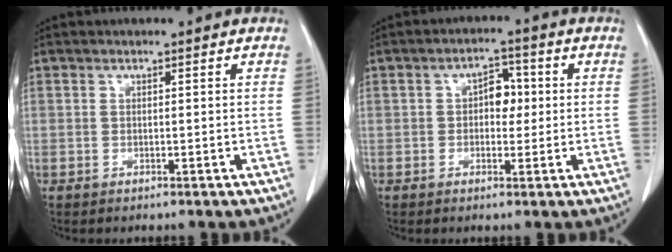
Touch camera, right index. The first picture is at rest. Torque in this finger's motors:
{"motor_torque": [0.03, 0.01, 0.08, 0.02]}